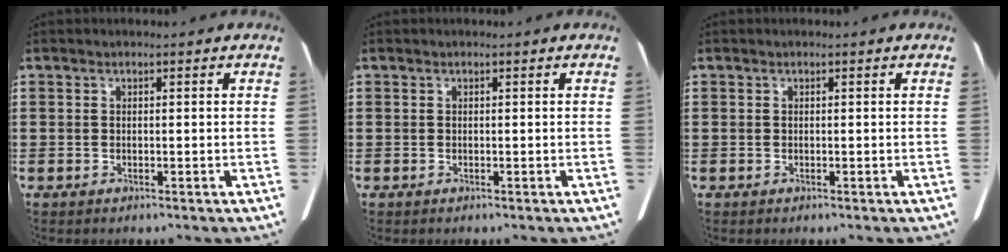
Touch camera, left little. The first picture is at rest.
{"total": 0.0}
{"total": 0.0}